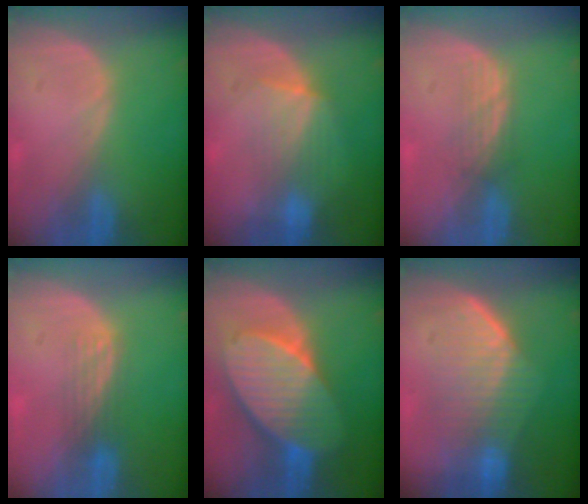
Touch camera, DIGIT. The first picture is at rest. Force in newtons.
{"total": 4.9, "press": 4.7, "slide": 1.2}
{"total": 2.7, "press": 2.5, "slide": 0.9}
{"total": 2.9, "press": 2.7, "slide": 1.2}
{"total": 10.6, "press": 10.6, "slide": 0.7}
{"total": 7.5, "press": 7.5, "slide": 0.4}